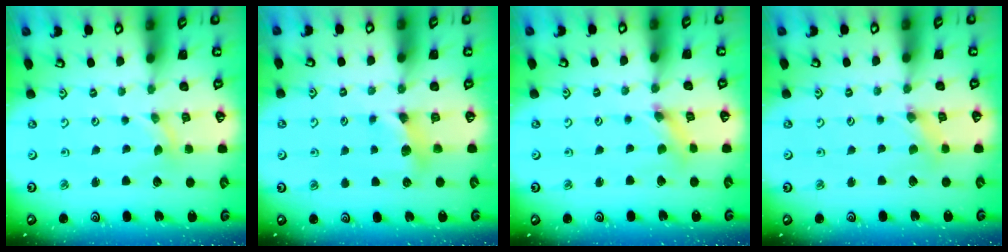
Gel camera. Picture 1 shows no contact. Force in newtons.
{"total": 6.6, "press": 6.5, "slide": 0.7}
{"total": 2.5, "press": 2.5, "slide": 0.1}
{"total": 0.5, "press": 0.5, "slide": 0.1}